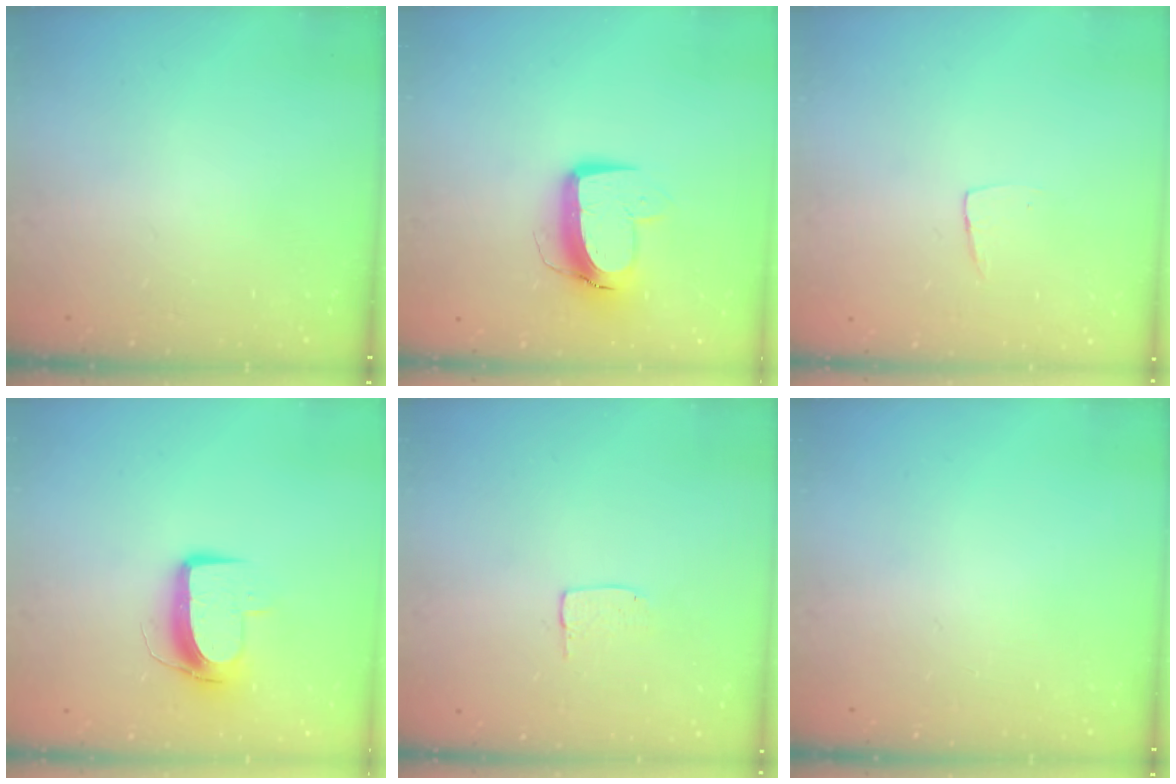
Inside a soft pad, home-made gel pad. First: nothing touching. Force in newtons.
{"total": 11.1, "press": 11.1, "slide": 0.9}
{"total": 3.7, "press": 3.7, "slide": 0.2}
{"total": 10.0, "press": 9.9, "slide": 0.8}
{"total": 3.7, "press": 3.7, "slide": 0.2}
{"total": 0.0}